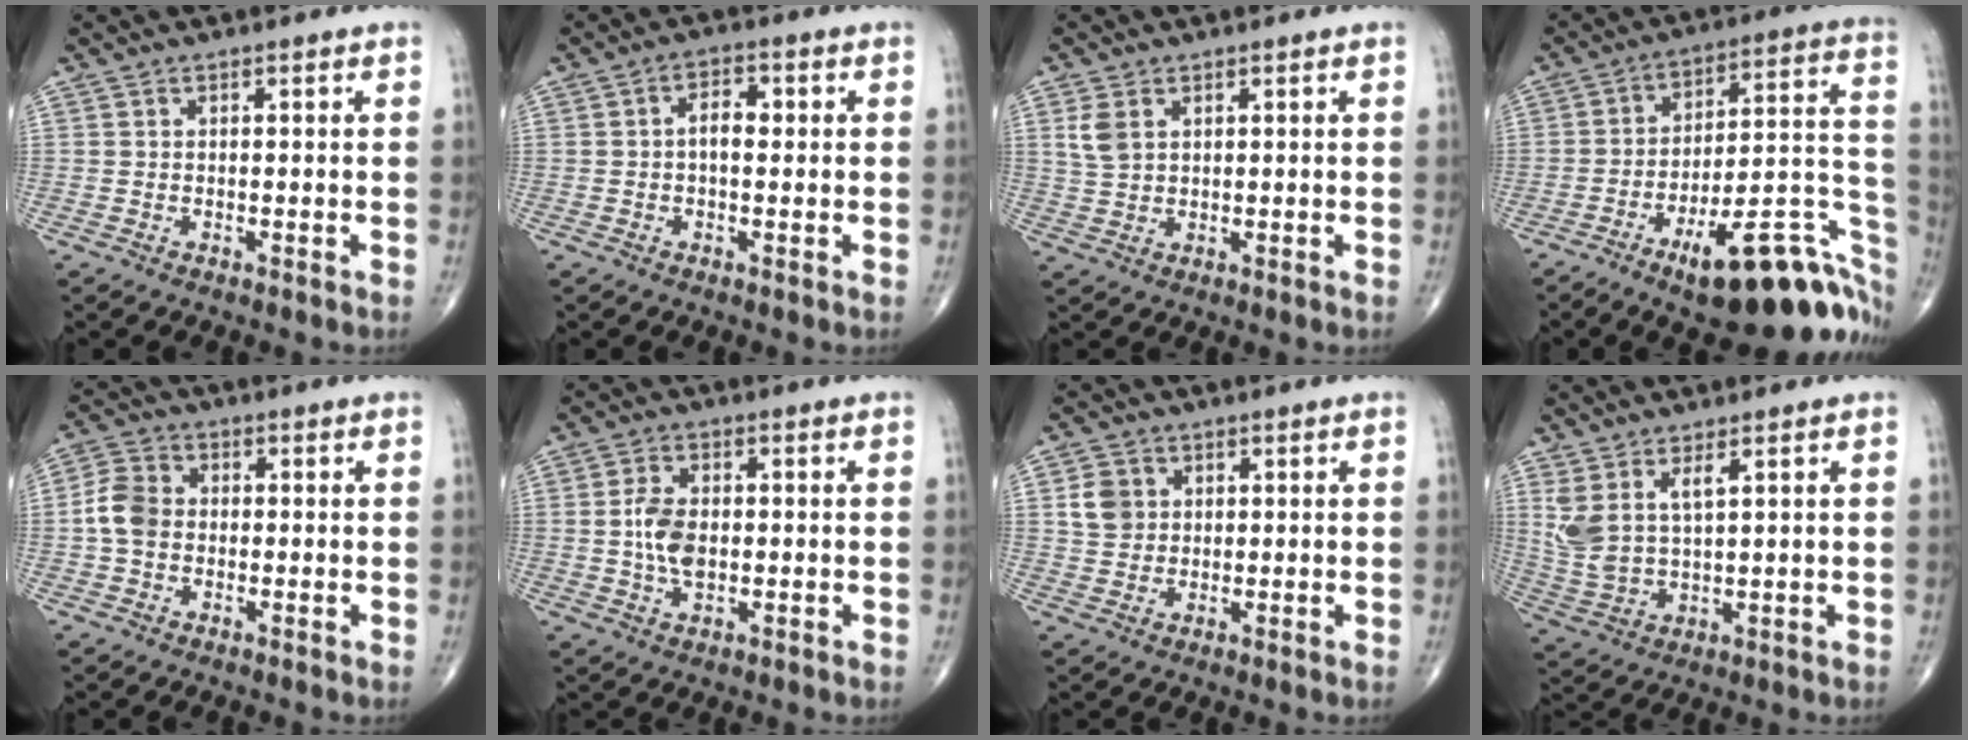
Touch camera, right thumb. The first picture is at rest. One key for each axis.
{"total": 3.9, "fx": 0.2, "fy": 2.2, "fz": 3.2, "tx": -0.046, "ty": 0.014, "tz": -0.003}
{"total": 3.8, "fx": 1.6, "fy": 2.5, "fz": 2.5, "tx": -0.051, "ty": 0.000, "tz": 0.040}
{"total": 25.3, "fx": -11.8, "fy": 8.4, "fz": 20.7, "tx": -0.198, "ty": 0.081, "tz": -0.161}
{"total": 4.6, "fx": -0.4, "fy": 3.7, "fz": 2.7, "tx": -0.050, "ty": 0.011, "tz": -0.016}
{"total": 6.3, "fx": -0.2, "fy": 3.7, "fz": 5.1, "tx": -0.099, "ty": 0.002, "tz": -0.004}
{"total": 4.8, "fx": 1.2, "fy": 4.1, "fz": 2.1, "tx": -0.020, "ty": -0.001, "tz": 0.022}
{"total": 7.3, "fx": 3.2, "fy": 3.0, "fz": 5.9, "tx": -0.129, "ty": -0.017, "tz": 0.078}